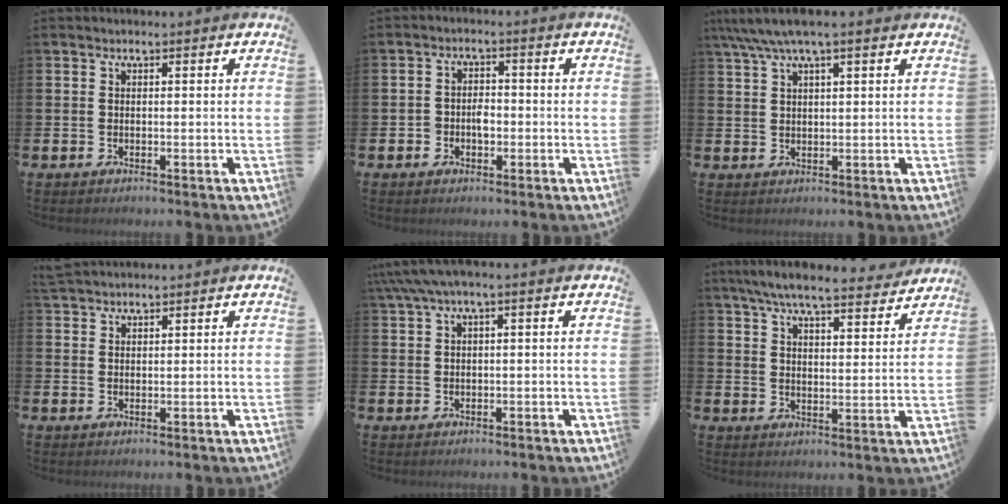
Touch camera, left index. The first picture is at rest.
{"total": 2.4, "force": [-0.7, 1.8, 1.3], "torque": [-0.011, -0.001, -0.021]}
{"total": 4.5, "force": [3.3, 0.6, 3.1], "torque": [-0.067, -0.002, 0.060]}
{"total": 2.1, "force": [2.1, 0.5, 0.2], "torque": [0.004, -0.007, 0.036]}
{"total": 2.5, "force": [1.0, 0.3, 2.3], "torque": [-0.046, 0.002, 0.017]}
{"total": 7.1, "force": [6.6, 0.8, 2.5], "torque": [-0.056, -0.042, 0.113]}